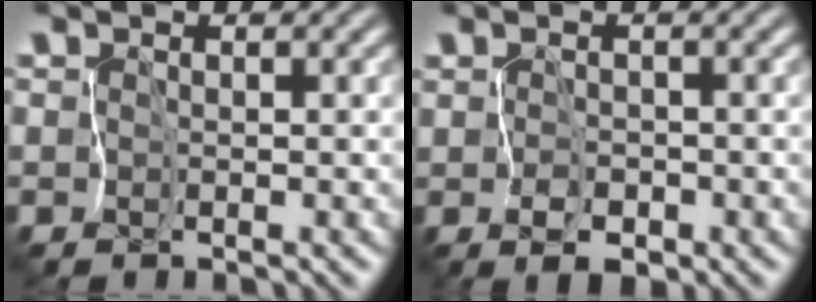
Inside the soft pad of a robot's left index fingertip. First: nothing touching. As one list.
[{"total": 1.3, "force": [-0.6, 0.4, 1.1], "torque": [-0.028, -0.007, -0.012]}]